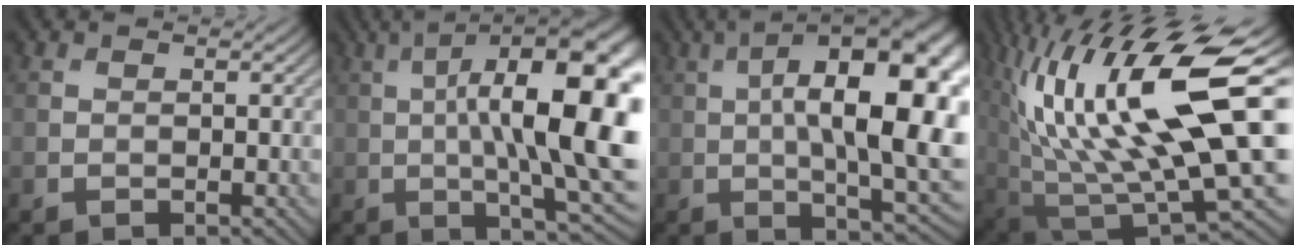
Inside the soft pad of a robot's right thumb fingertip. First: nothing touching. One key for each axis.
{"total": 19.5, "fx": 1.5, "fy": 5.9, "fz": 18.5, "tx": -0.264, "ty": 0.024, "tz": 0.020}
{"total": 20.6, "fx": 2.1, "fy": 7.8, "fz": 19.0, "tx": -0.257, "ty": 0.024, "tz": 0.023}
{"total": 20.0, "fx": 5.2, "fy": 7.0, "fz": 18.0, "tx": -0.325, "ty": 0.003, "tz": 0.096}